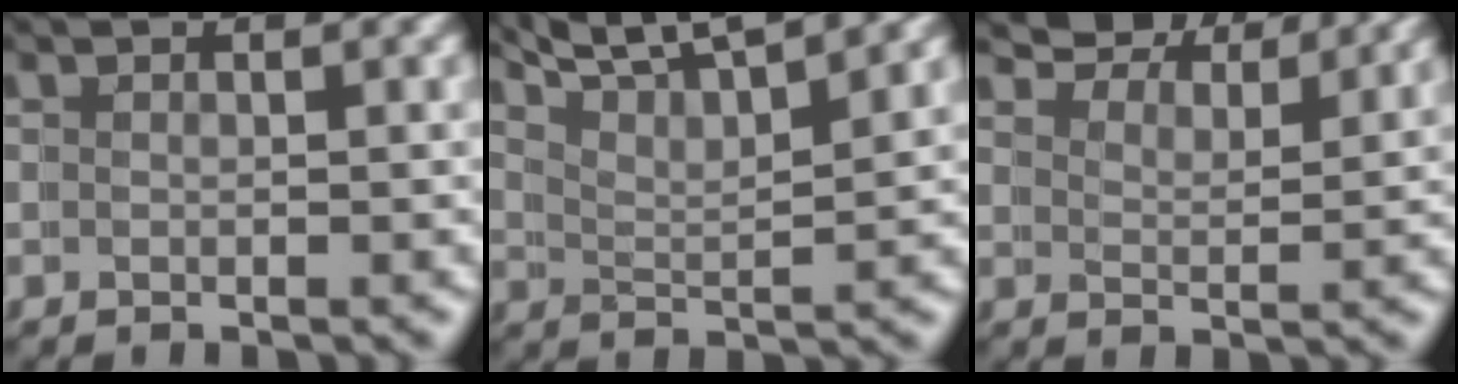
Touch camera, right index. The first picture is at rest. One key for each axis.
{"total": 7.4, "fx": 6.8, "fy": 0.4, "fz": 3.0, "tx": -0.049, "ty": 0.017, "tz": 0.099}
{"total": 6.6, "fx": 6.4, "fy": 0.3, "fz": 1.7, "tx": -0.020, "ty": 0.020, "tz": 0.094}